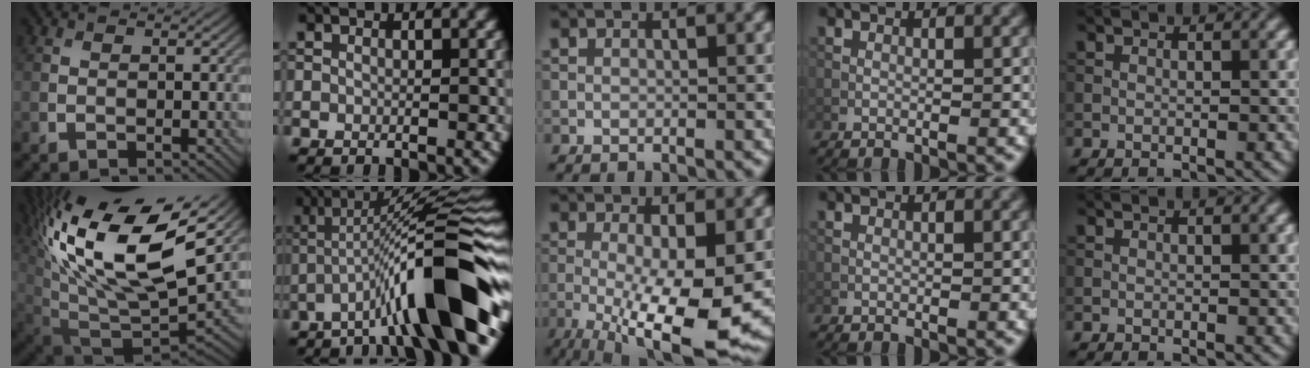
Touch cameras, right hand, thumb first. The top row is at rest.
{"thumb": {"total": 19.5, "force": [9.0, 9.1, 14.7], "torque": [-0.280, 0.013, 0.168]}, "index": {"total": 12.1, "force": [-4.7, 1.7, 11.0], "torque": [-0.153, 0.026, -0.080]}, "middle": {"total": 10.1, "force": [-2.2, 2.4, 9.6], "torque": [-0.161, -0.028, -0.025]}}